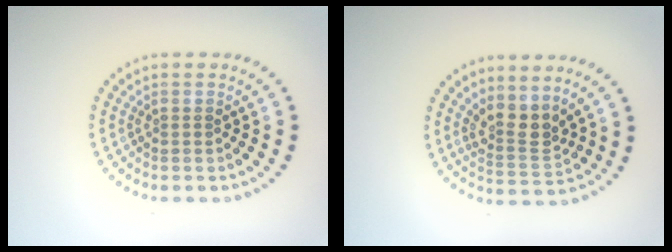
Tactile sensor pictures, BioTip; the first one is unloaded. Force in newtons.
{"total": 2.9, "press": 2.3, "slide": 1.6}